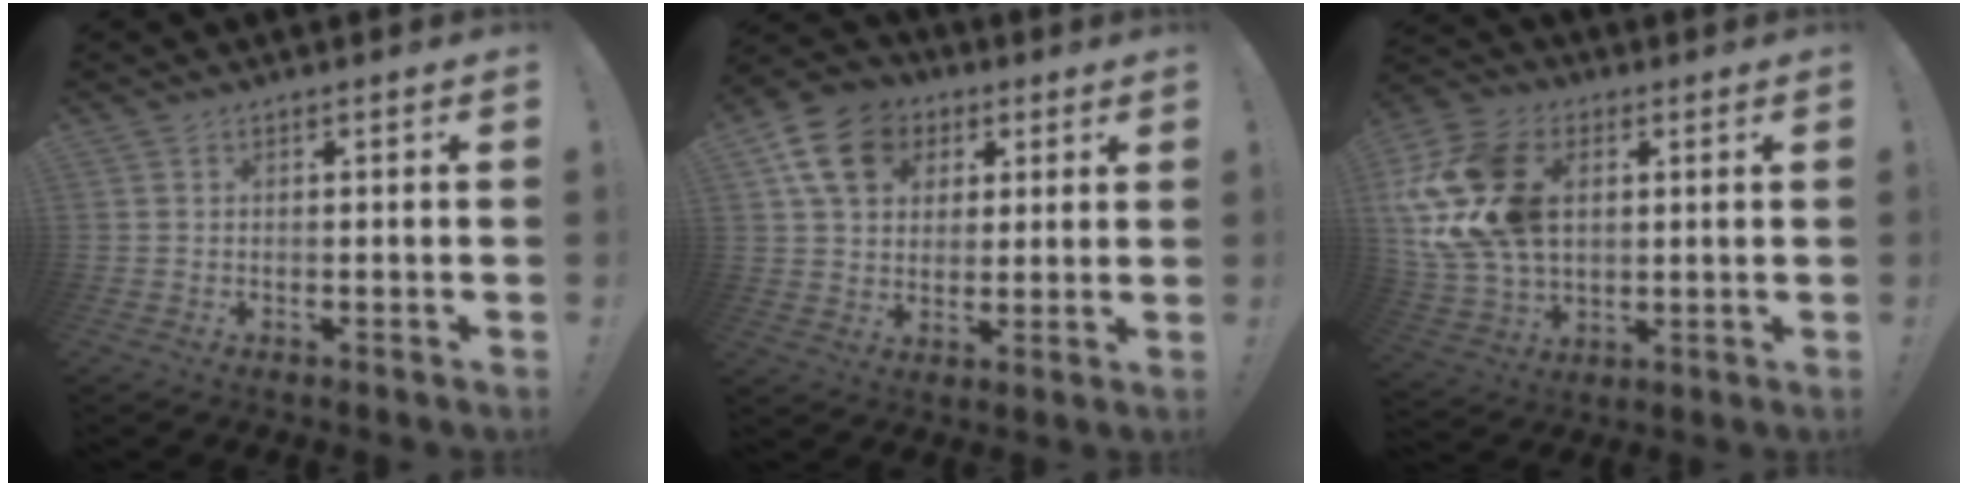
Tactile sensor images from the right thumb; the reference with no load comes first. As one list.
[{"total": 14.1, "force": [5.2, 11.1, 7.0], "torque": [-0.087, -0.016, 0.104]}, {"total": 22.6, "force": [4.9, 16.5, 14.6], "torque": [-0.270, -0.014, 0.100]}]